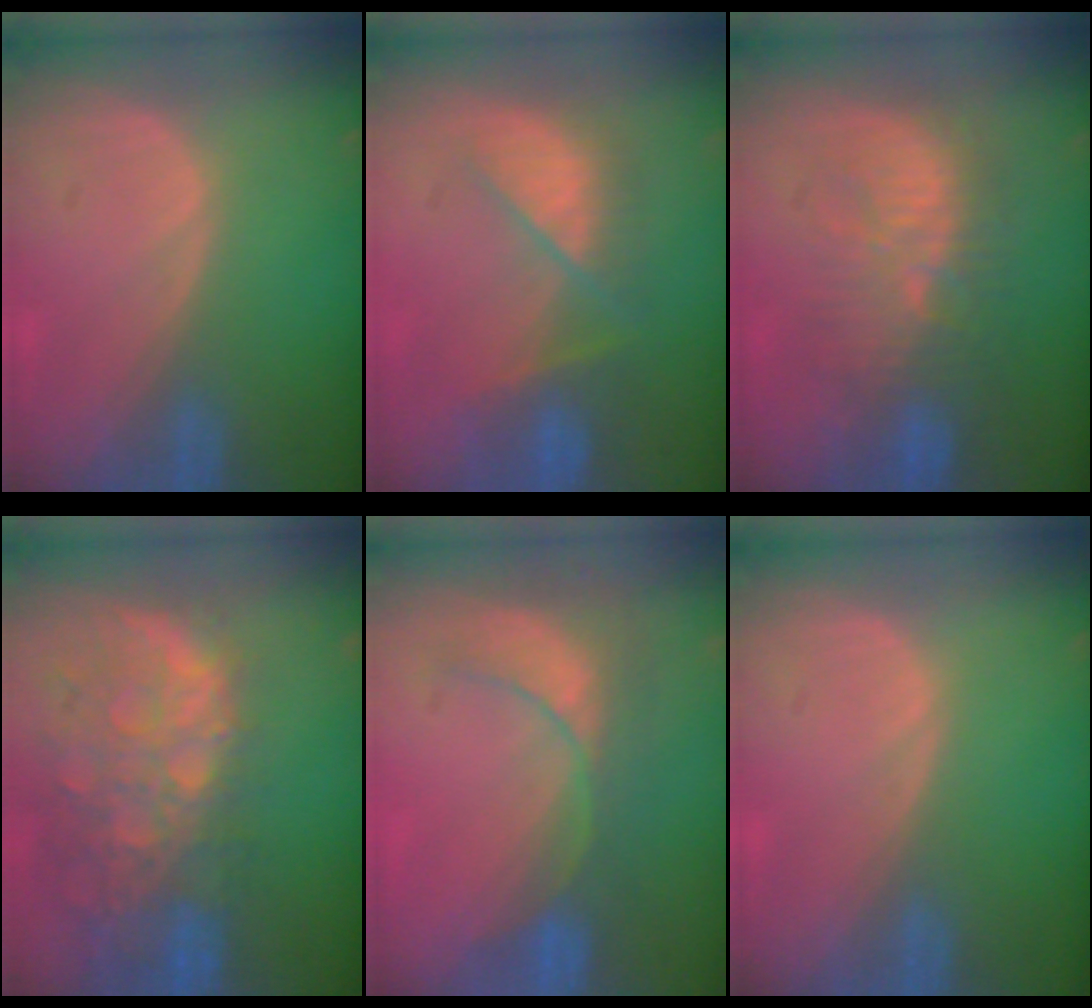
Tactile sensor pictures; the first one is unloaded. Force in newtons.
{"total": 7.5, "press": 7.3, "slide": 1.9}
{"total": 9.2, "press": 9.0, "slide": 2.0}
{"total": 13.0, "press": 10.7, "slide": 7.4}
{"total": 9.1, "press": 7.9, "slide": 4.5}
{"total": 0.0}